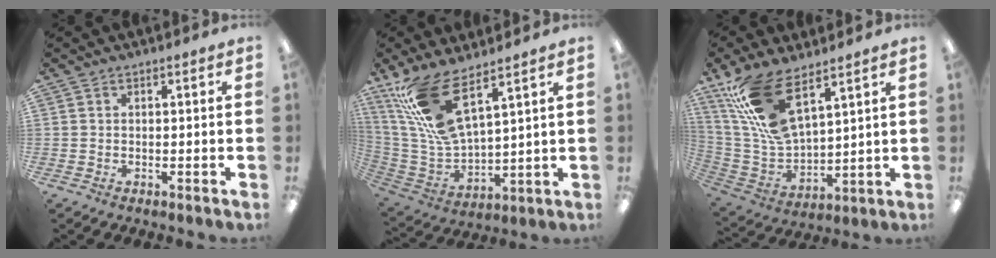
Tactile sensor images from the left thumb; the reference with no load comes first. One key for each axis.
{"total": 15.8, "fx": 10.0, "fy": 5.5, "fz": 10.9, "tx": -0.252, "ty": -0.044, "tz": 0.182}
{"total": 18.3, "fx": 11.1, "fy": 8.1, "fz": 12.1, "tx": -0.276, "ty": -0.040, "tz": 0.203}